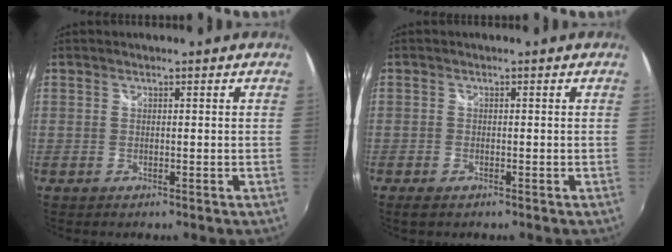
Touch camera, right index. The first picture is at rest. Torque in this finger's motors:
{"motor_torque": [0.19, -0.07, 0.10, 0.00]}